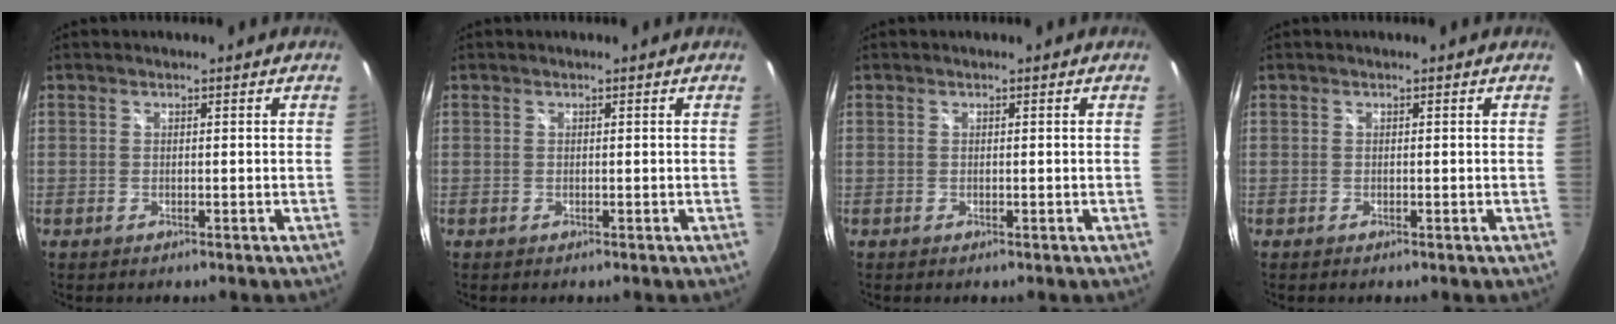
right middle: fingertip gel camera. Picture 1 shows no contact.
{"total": 0.0}
{"total": 0.0}
{"total": 0.0}